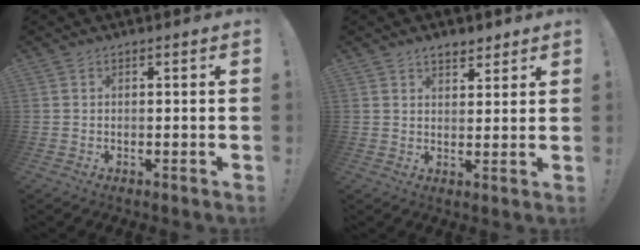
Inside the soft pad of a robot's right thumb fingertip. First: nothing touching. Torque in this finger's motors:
{"motor_torque": [0.00, 0.00, 0.06, -0.06, 0.00]}